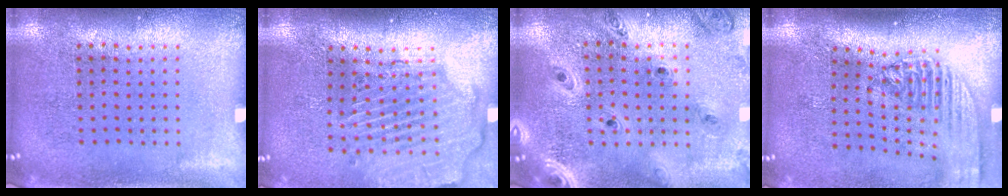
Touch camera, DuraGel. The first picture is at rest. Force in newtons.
{"total": 2.6, "press": 2.2, "slide": 1.4}
{"total": 1.3, "press": 1.3, "slide": 0.2}
{"total": 2.2, "press": 1.7, "slide": 1.3}